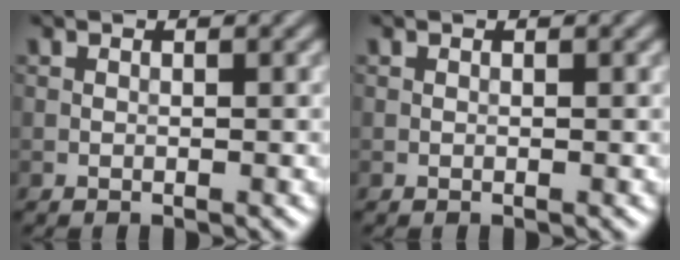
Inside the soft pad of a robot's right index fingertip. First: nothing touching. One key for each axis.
{"total": 0.0}